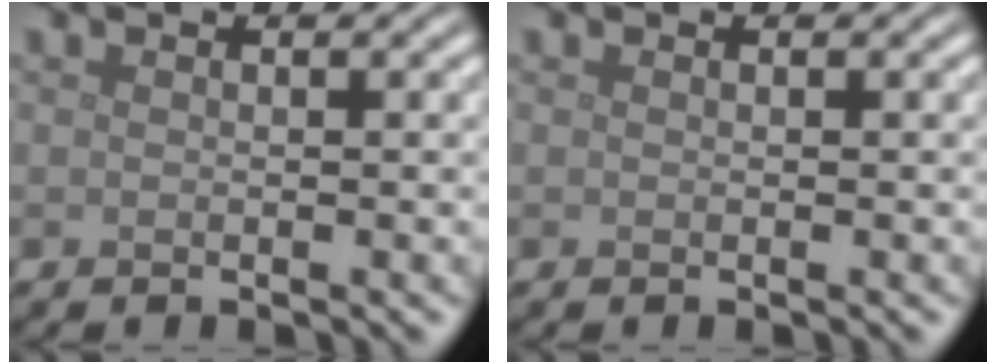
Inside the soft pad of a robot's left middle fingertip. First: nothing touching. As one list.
[{"total": 0.0}]